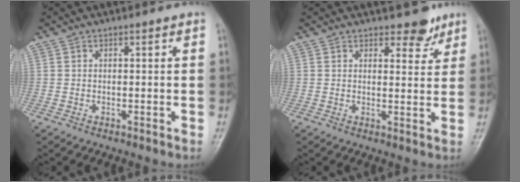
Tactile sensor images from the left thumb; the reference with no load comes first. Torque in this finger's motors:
{"motor_torque": [-0.09, -0.11, -0.10, -0.17, 0.05]}